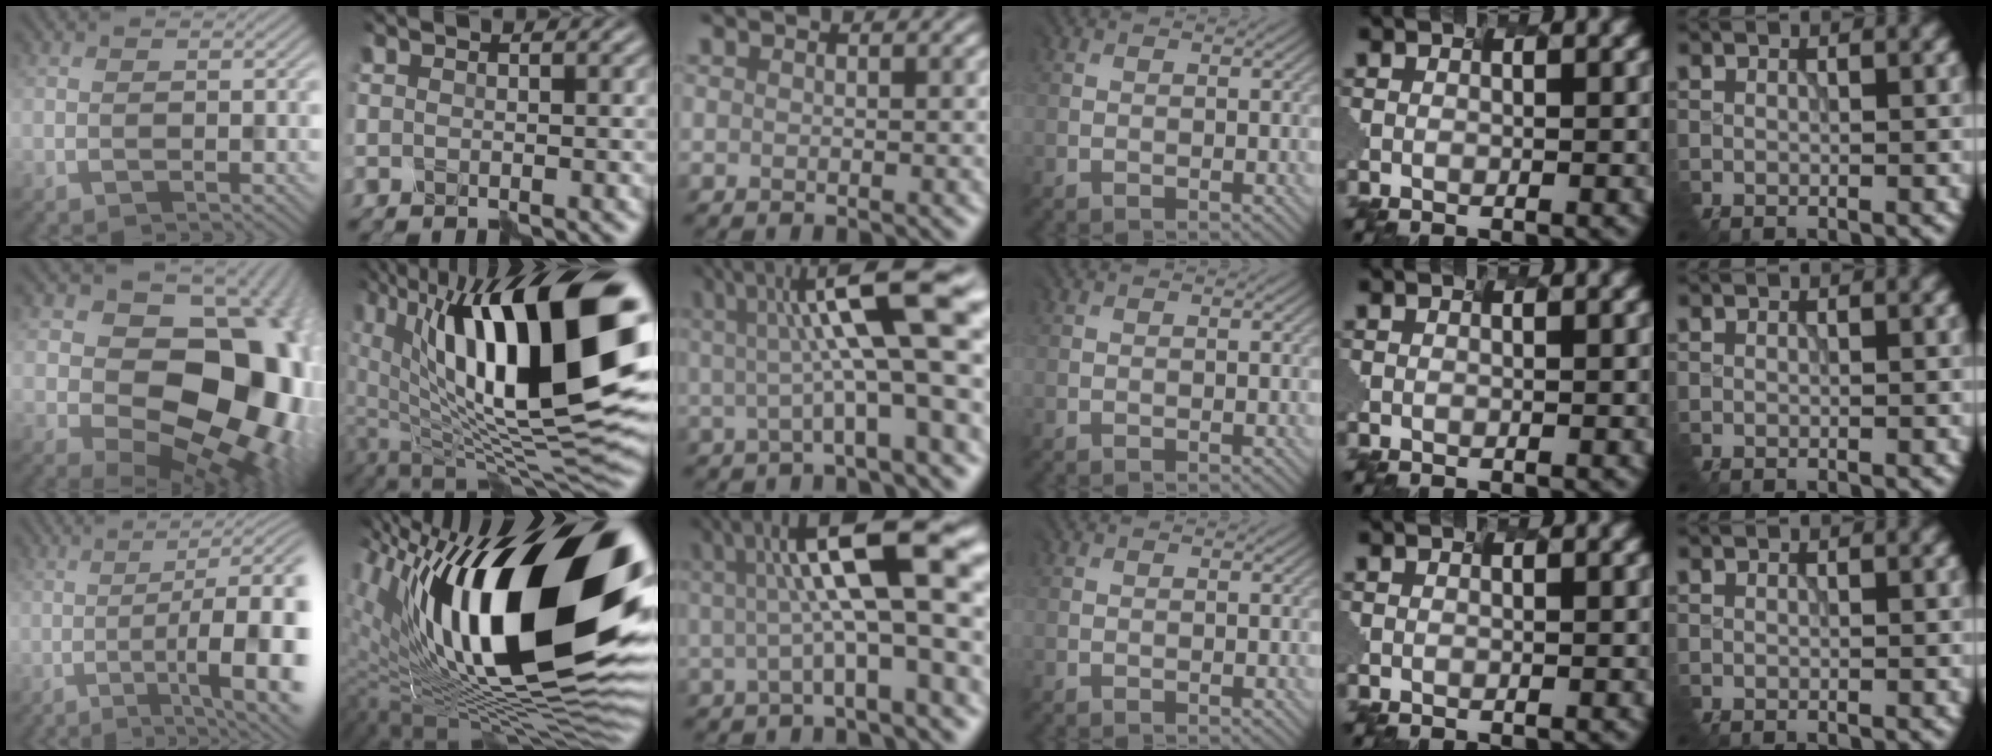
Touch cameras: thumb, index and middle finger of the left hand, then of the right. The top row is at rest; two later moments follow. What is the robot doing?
{"motion": "shake", "object": "plastic piggy bank"}